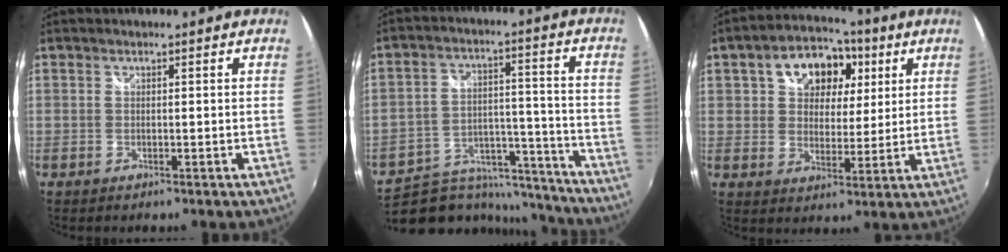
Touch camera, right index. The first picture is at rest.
{"total": 17.6, "force": [-14.0, 8.9, 5.8], "torque": [-0.113, 0.039, -0.181]}
{"total": 13.2, "force": [5.1, 9.3, 7.9], "torque": [-0.153, 0.038, 0.081]}